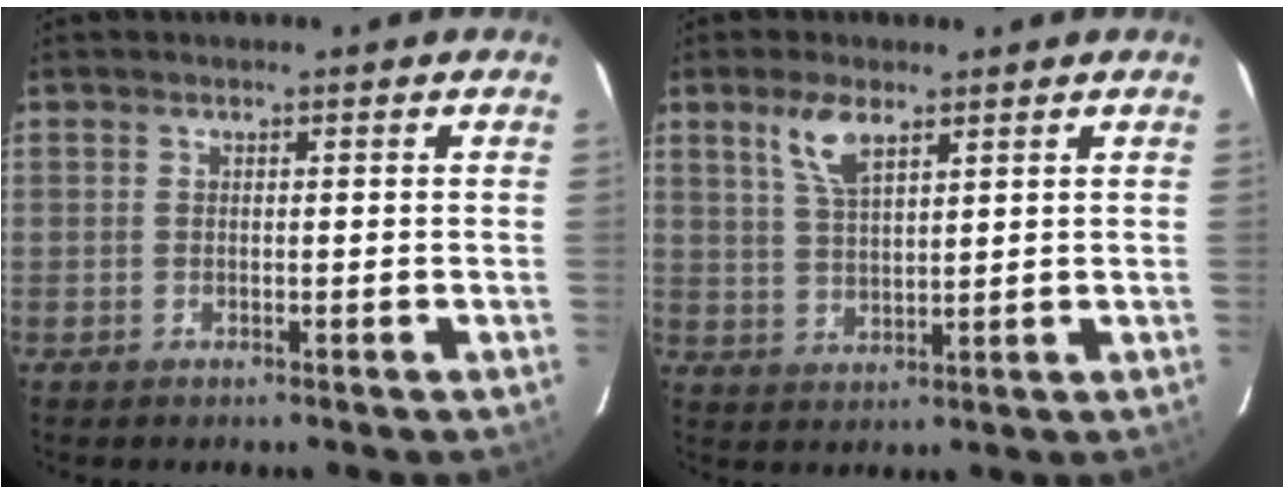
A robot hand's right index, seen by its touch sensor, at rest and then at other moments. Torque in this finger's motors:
{"motor_torque": [0.13, 0.13, 0.19, 0.09]}